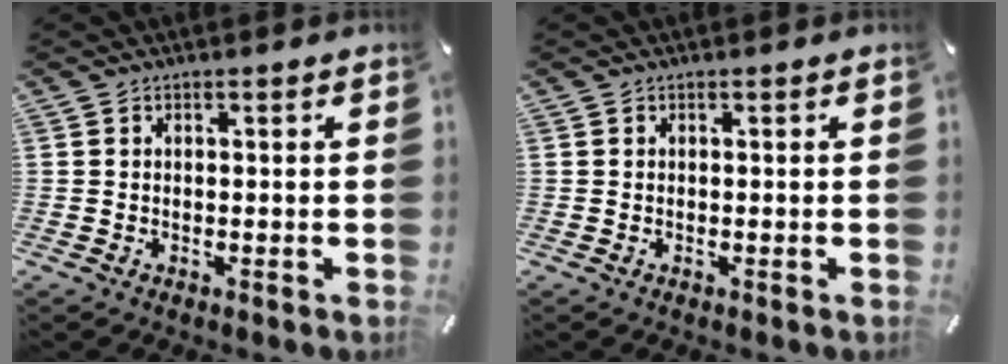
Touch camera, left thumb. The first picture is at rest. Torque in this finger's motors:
{"motor_torque": [0.01, 0.00, -0.07, 0.03, 0.00]}